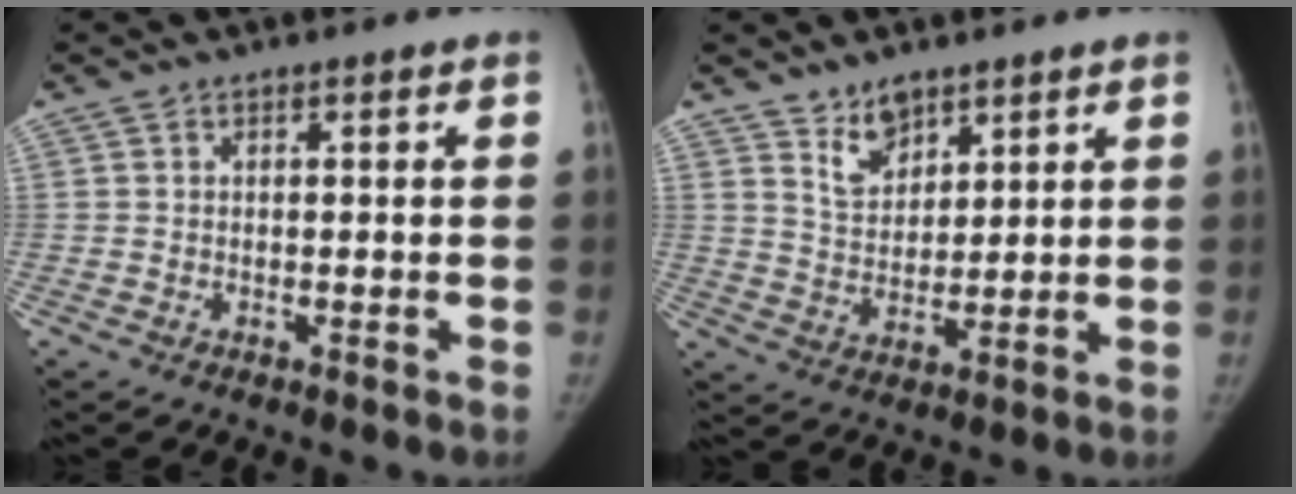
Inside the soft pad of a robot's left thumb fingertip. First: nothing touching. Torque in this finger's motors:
{"motor_torque": [0.19, -0.18, 0.09, 0.06, 0.02]}